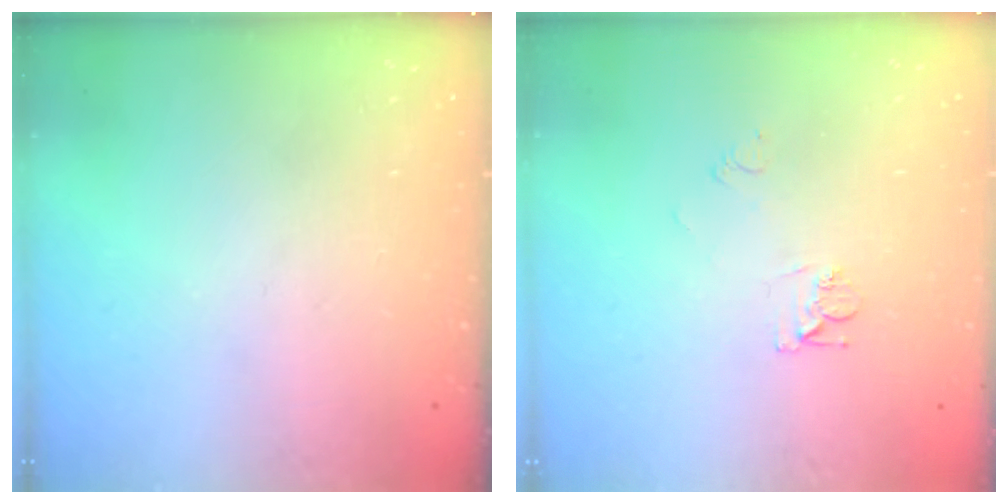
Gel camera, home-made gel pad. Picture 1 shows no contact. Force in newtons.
{"total": 6.3, "press": 6.3, "slide": 0.6}